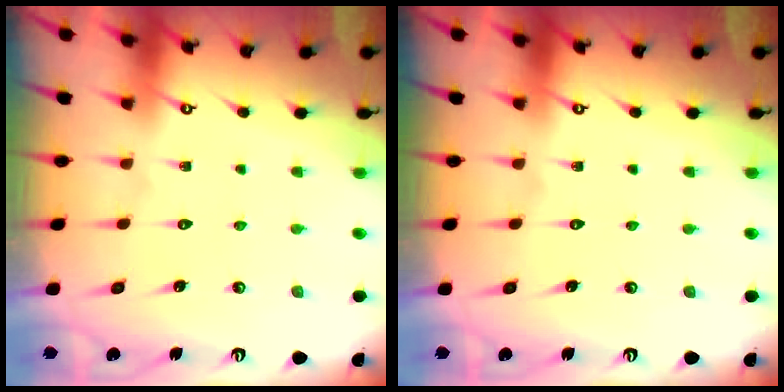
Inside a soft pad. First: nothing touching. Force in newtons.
{"total": 0.0}